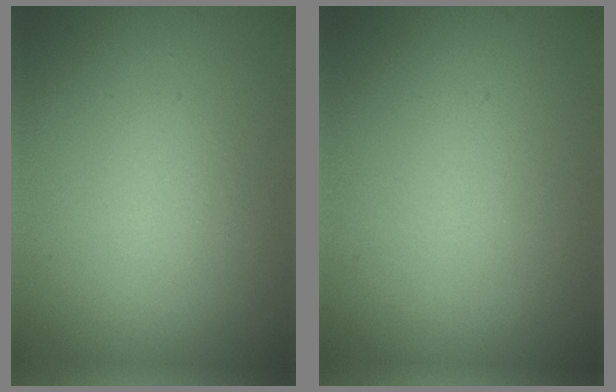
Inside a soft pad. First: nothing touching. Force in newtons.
{"total": 0.0}